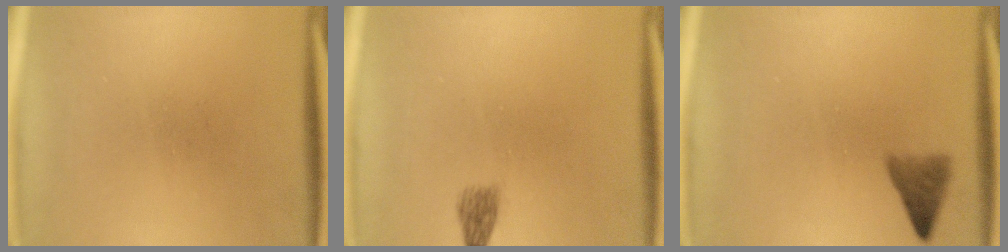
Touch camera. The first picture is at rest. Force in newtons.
{"total": 1.9}
{"total": 2.6}